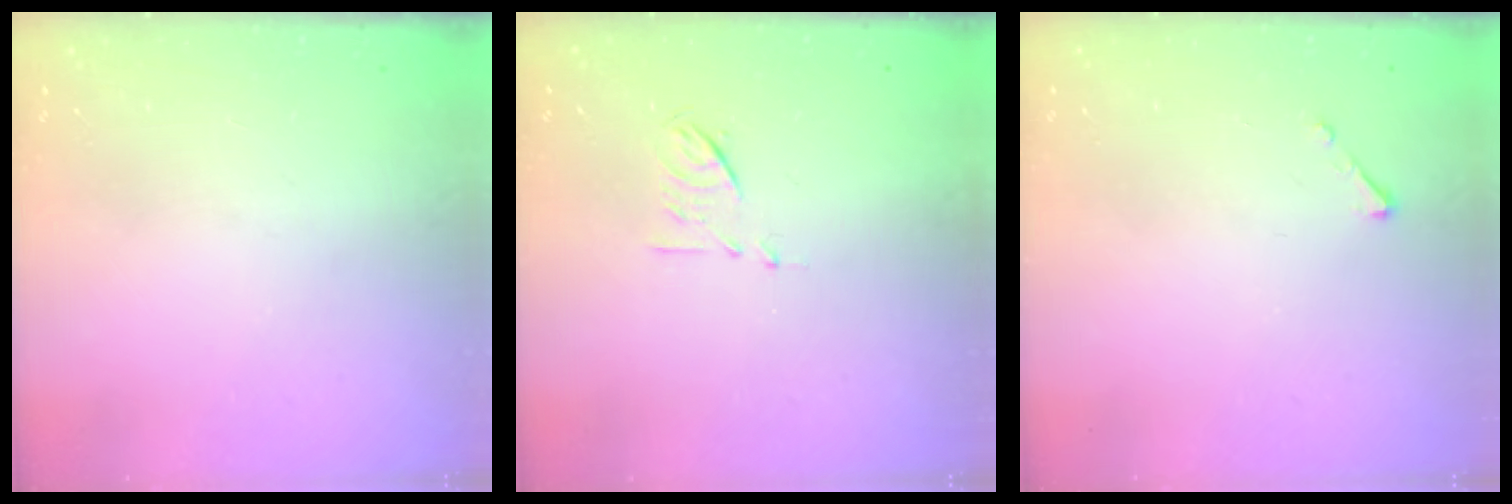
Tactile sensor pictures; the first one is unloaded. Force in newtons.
{"total": 6.6, "press": 6.5, "slide": 1.1}
{"total": 2.5, "press": 2.5, "slide": 0.3}